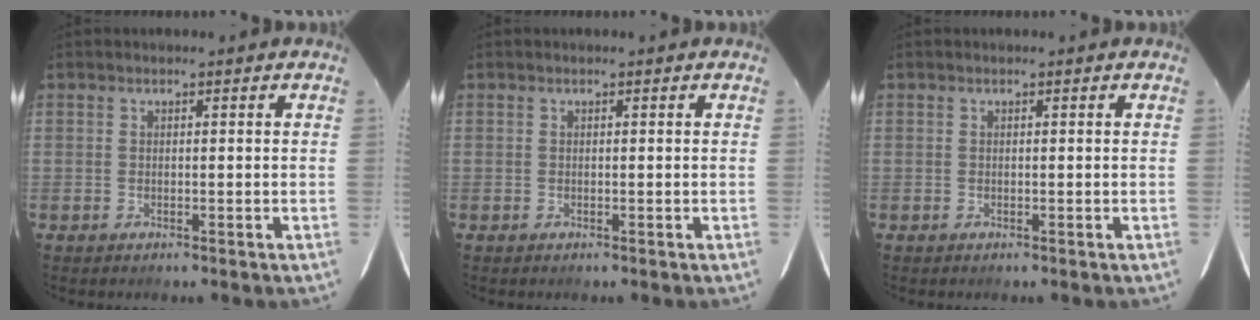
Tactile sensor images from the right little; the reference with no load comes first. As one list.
[{"total": 0.0}, {"total": 0.0}]